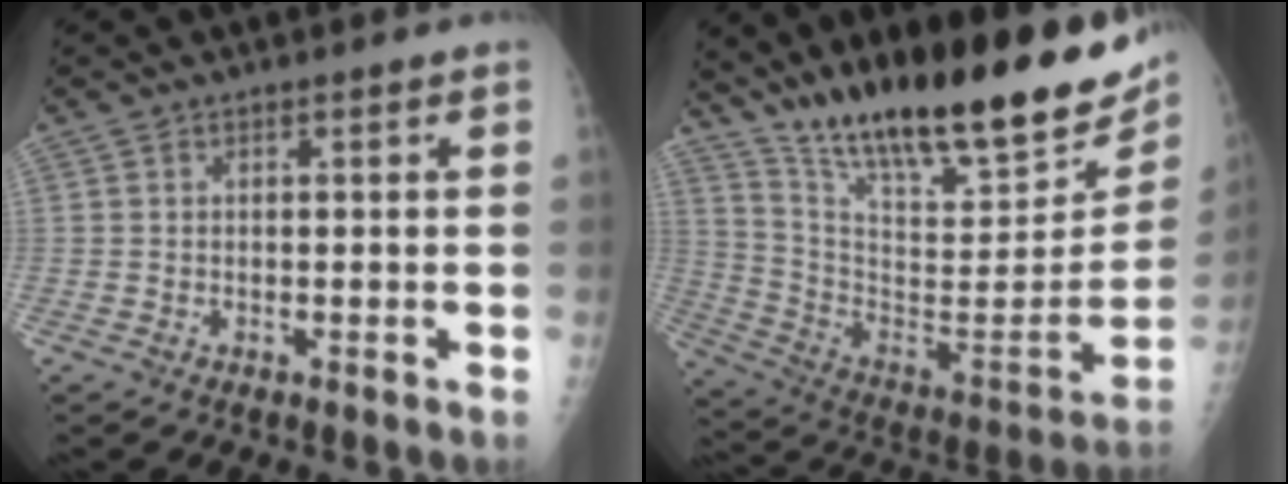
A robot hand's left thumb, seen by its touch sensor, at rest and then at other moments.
{"total": 31.2, "force": [21.8, 8.1, 20.8], "torque": [-0.309, -0.076, 0.353]}